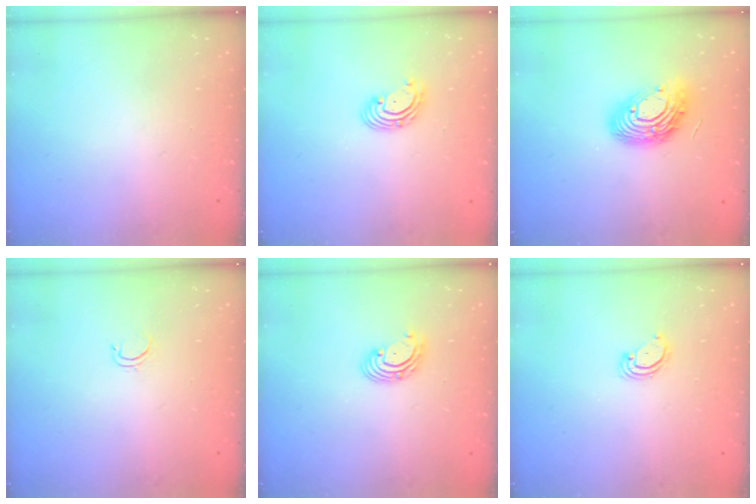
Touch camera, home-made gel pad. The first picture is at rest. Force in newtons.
{"total": 2.7, "press": 2.7, "slide": 0.3}
{"total": 15.0, "press": 15.0, "slide": 1.2}
{"total": 2.6, "press": 2.5, "slide": 0.4}
{"total": 2.8, "press": 2.8, "slide": 0.2}
{"total": 2.8, "press": 2.8, "slide": 0.2}